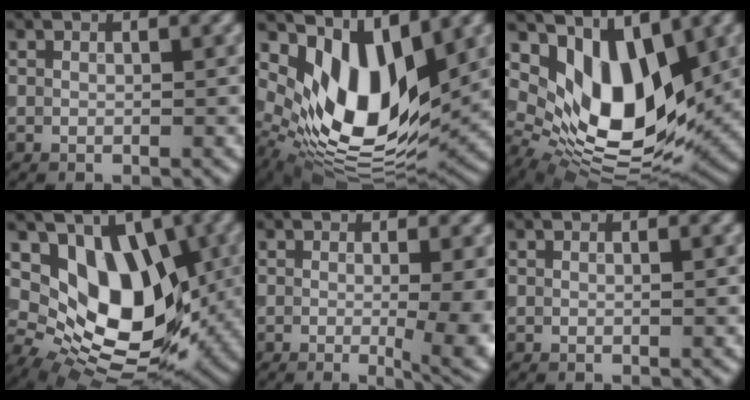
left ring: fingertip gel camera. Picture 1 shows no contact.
{"total": 11.2, "force": [3.4, 5.7, 9.0], "torque": [-0.161, -0.018, 0.069]}
{"total": 10.8, "force": [3.7, 5.8, 8.3], "torque": [-0.138, -0.017, 0.071]}
{"total": 10.6, "force": [2.2, 6.8, 7.8], "torque": [-0.121, -0.018, 0.033]}
{"total": 5.6, "force": [-0.3, 1.9, 5.3], "torque": [-0.041, -0.007, -0.007]}
{"total": 0.0}